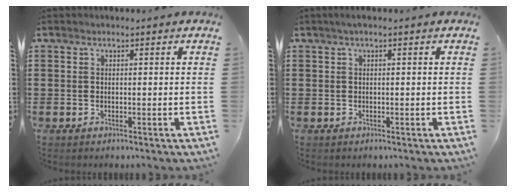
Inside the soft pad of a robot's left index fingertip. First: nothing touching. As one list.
[{"total": 0.8, "force": [0.0, 0.1, 0.8], "torque": [-0.011, -0.001, 0.000]}]